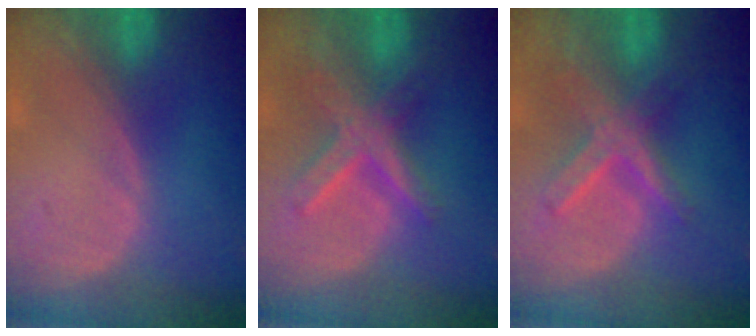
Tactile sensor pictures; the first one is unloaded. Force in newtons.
{"total": 7.8, "press": 6.7, "slide": 3.9}
{"total": 7.6, "press": 6.5, "slide": 3.8}